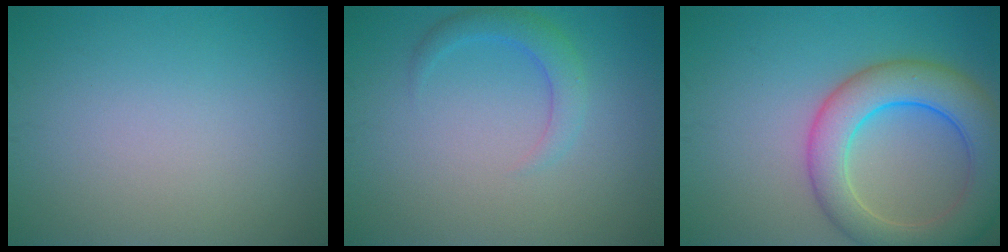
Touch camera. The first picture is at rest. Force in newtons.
{"total": 2.4, "press": 2.4, "slide": 0.2}
{"total": 8.0, "press": 8.0, "slide": 0.4}